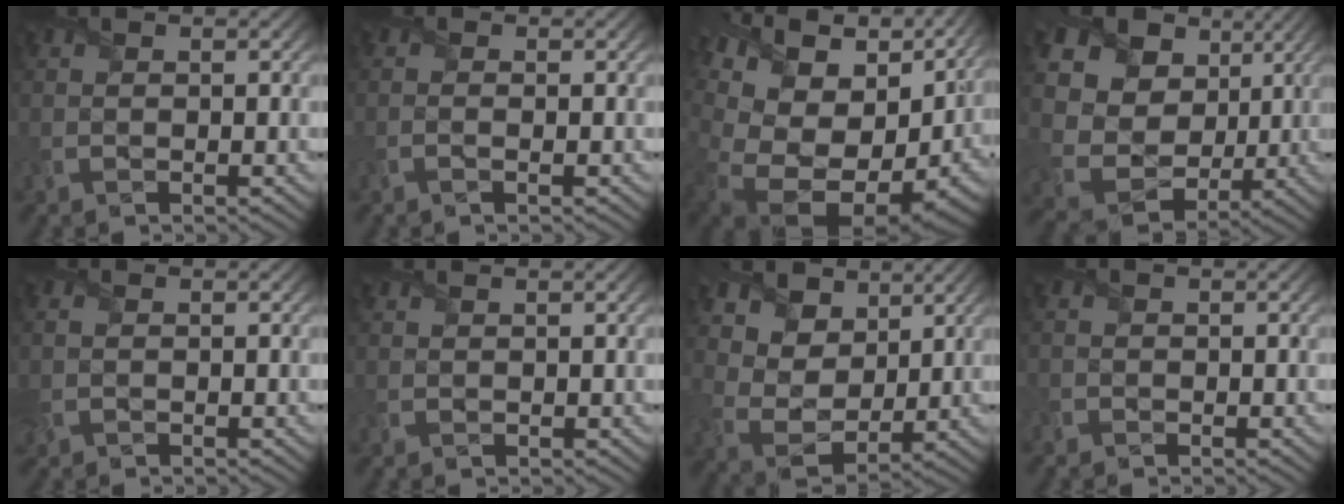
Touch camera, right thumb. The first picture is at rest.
{"total": 0.8, "force": [-0.4, -0.2, 0.7], "torque": [-0.017, 0.001, -0.011]}
{"total": 18.0, "force": [2.0, 12.3, 13.0], "torque": [-0.232, -0.029, 0.092]}
{"total": 13.9, "force": [5.6, 10.9, 6.7], "torque": [-0.169, 0.015, 0.104]}
{"total": 1.4, "force": [0.0, 1.1, 1.0], "torque": [-0.032, 0.000, 0.001]}
{"total": 0.6, "force": [0.5, -0.3, -0.1], "torque": [-0.003, 0.000, 0.013]}
{"total": 8.3, "force": [5.1, 5.3, 3.8], "torque": [-0.109, -0.007, 0.086]}
{"total": 0.9, "force": [-0.6, 0.6, -0.4], "torque": [0.001, -0.001, -0.014]}